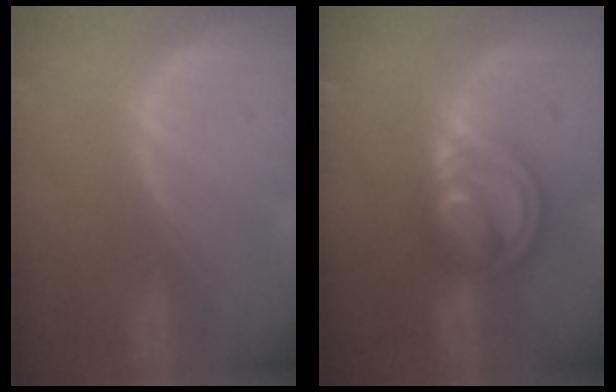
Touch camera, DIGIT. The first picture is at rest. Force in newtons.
{"total": 7.9, "press": 6.9, "slide": 3.8}